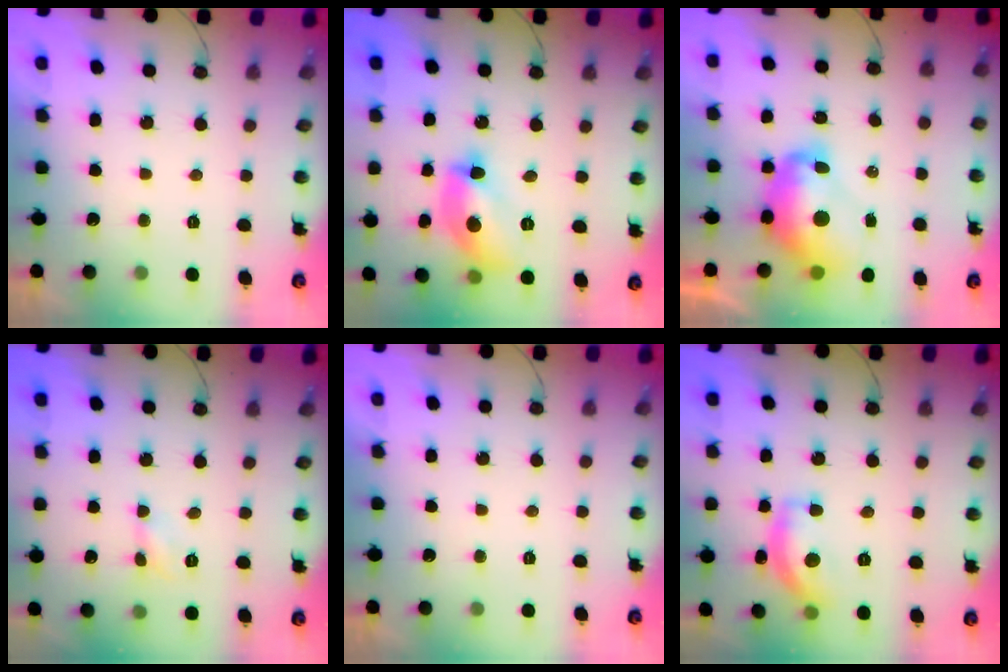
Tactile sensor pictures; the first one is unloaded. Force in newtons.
{"total": 17.0, "press": 17.0, "slide": 0.9}
{"total": 11.8, "press": 11.7, "slide": 1.1}
{"total": 2.8, "press": 2.8, "slide": 0.4}
{"total": 0.0}
{"total": 12.8, "press": 12.8, "slide": 0.6}